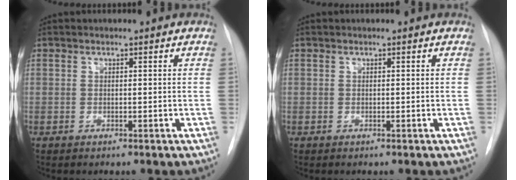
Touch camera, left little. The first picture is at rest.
{"total": 0.0}